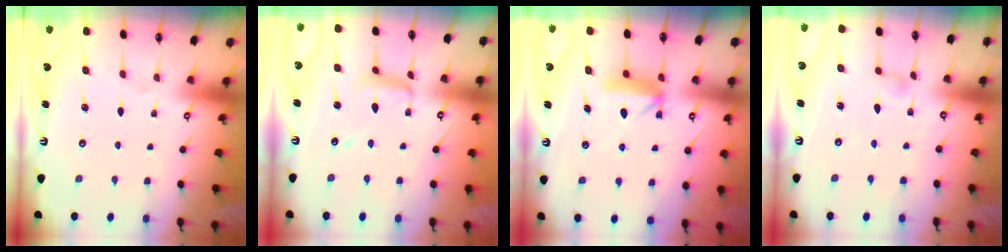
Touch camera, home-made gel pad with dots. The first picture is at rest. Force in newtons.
{"total": 9.4, "press": 9.4, "slide": 0.7}
{"total": 8.7, "press": 8.7, "slide": 0.7}
{"total": 4.2, "press": 4.2, "slide": 0.4}